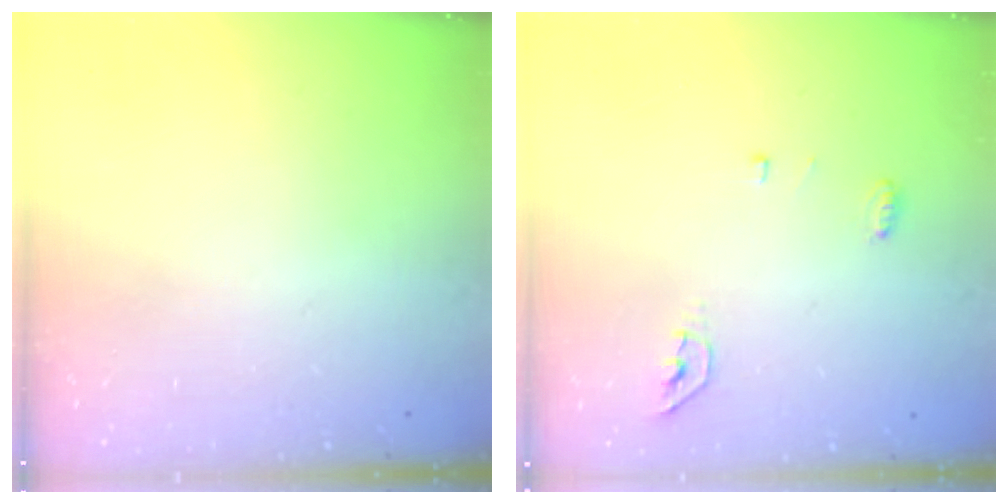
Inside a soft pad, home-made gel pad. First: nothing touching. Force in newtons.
{"total": 4.3, "press": 4.2, "slide": 1.0}